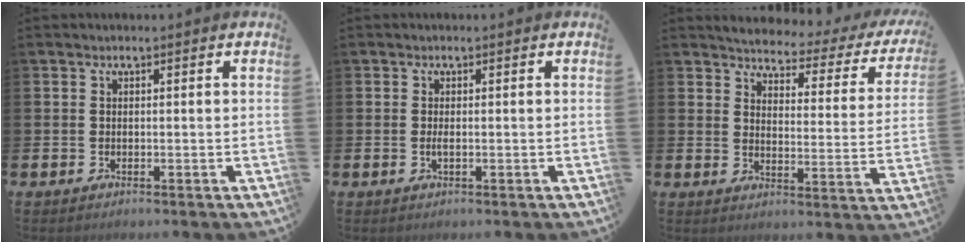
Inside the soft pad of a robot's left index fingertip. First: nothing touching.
{"total": 0.8, "force": [-0.1, 0.1, 0.8], "torque": [-0.015, -0.001, -0.002]}
{"total": 3.2, "force": [3.0, 1.0, 0.9], "torque": [-0.037, -0.031, 0.041]}